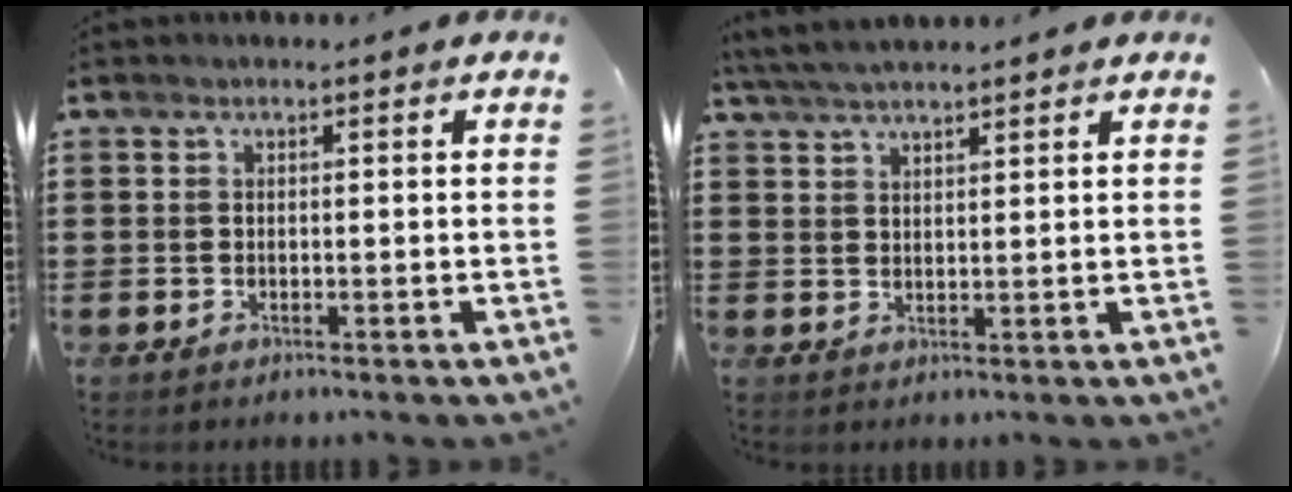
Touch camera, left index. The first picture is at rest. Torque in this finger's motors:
{"motor_torque": [1.20, -0.94, 0.59, 0.17]}